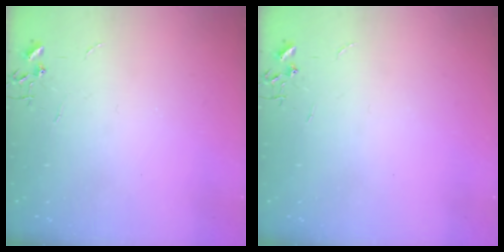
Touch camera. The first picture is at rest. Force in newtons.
{"total": 0.0}